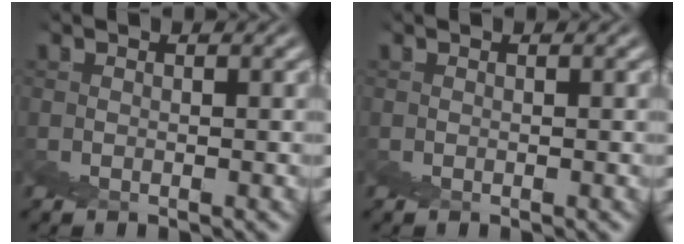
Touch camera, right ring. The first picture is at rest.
{"total": 0.0}